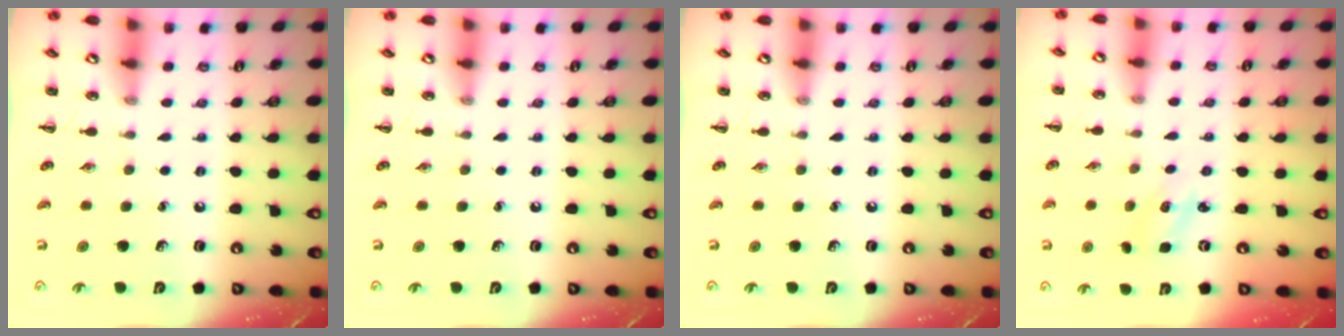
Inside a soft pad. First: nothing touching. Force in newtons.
{"total": 0.0}
{"total": 0.0}
{"total": 2.2, "press": 2.1, "slide": 0.6}